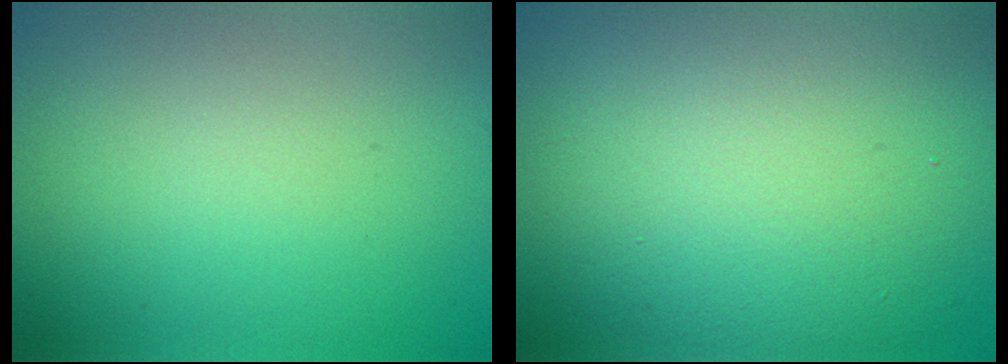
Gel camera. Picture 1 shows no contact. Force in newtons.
{"total": 14.1, "press": 14.1, "slide": 0.6}